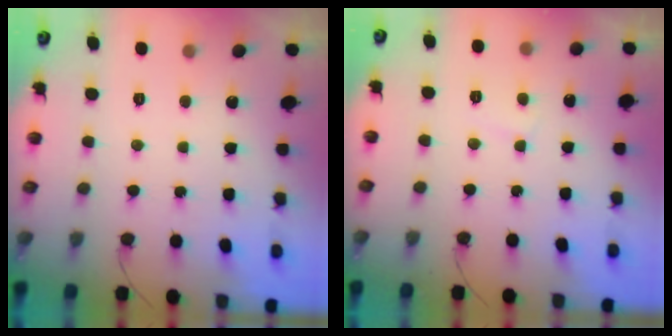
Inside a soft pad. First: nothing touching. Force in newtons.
{"total": 3.0, "press": 3.0, "slide": 0.2}